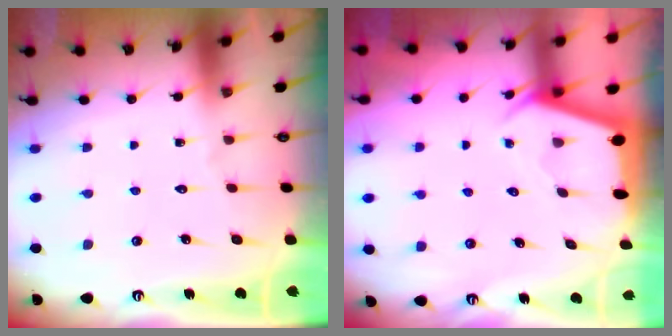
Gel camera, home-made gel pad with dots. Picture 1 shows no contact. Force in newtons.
{"total": 2.4, "press": 2.4, "slide": 0.3}